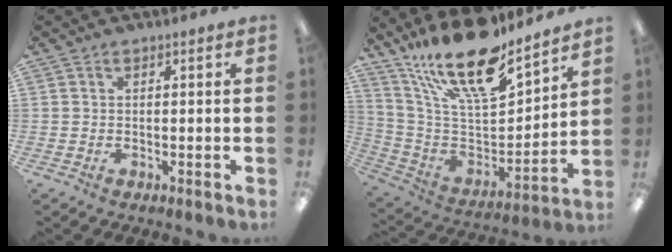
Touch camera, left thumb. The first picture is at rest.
{"total": 21.4, "force": [16.6, 6.2, 12.1], "torque": [-0.223, -0.112, 0.287]}